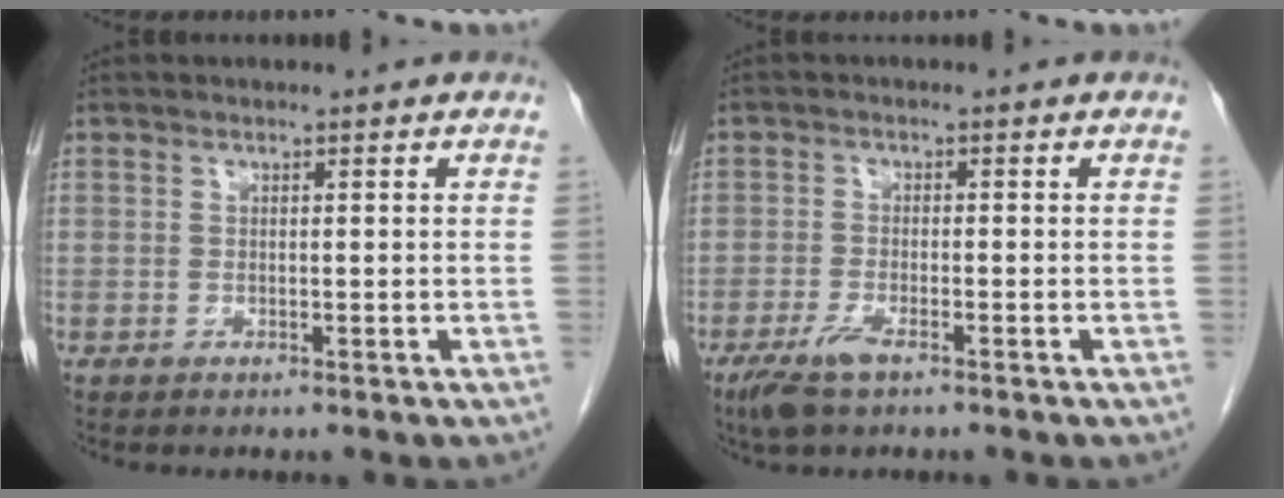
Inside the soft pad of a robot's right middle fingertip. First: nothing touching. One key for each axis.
{"total": 4.0, "fx": -2.6, "fy": 0.8, "fz": 2.9, "tx": -0.070, "ty": -0.009, "tz": -0.049}